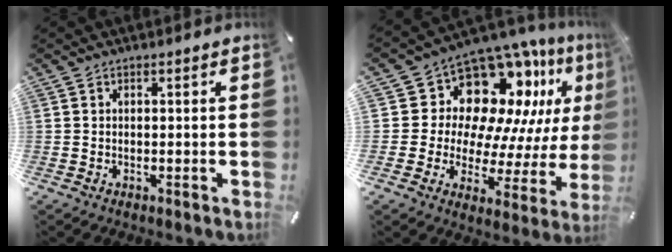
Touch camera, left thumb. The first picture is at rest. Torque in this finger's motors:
{"motor_torque": [2.36, 2.65, 0.17, -0.03, 0.19]}